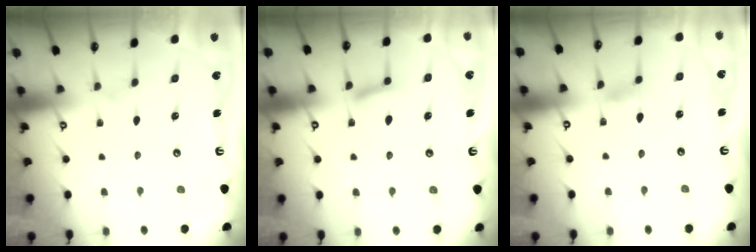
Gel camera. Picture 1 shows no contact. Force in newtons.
{"total": 6.5, "press": 6.5, "slide": 0.9}
{"total": 2.6, "press": 2.6, "slide": 0.3}